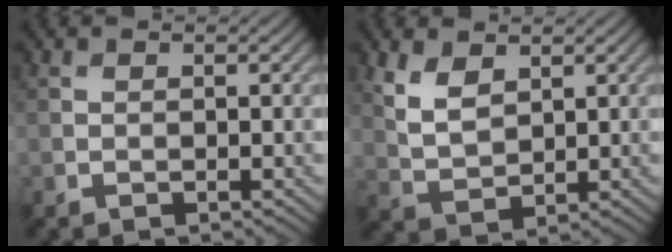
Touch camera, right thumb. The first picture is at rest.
{"total": 4.5, "force": [2.6, 2.4, 2.9], "torque": [-0.076, -0.004, 0.058]}